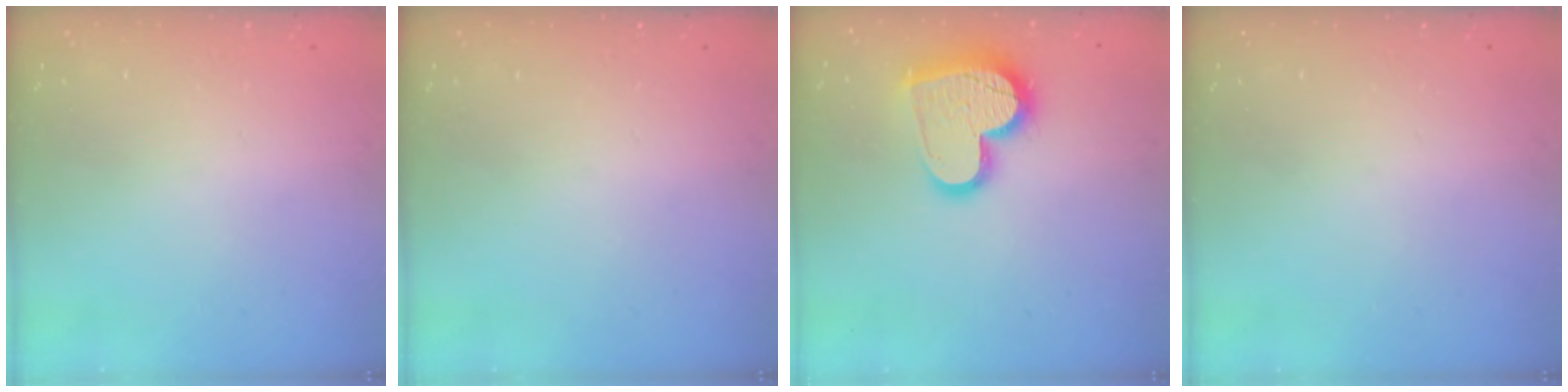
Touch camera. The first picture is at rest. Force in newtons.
{"total": 0.0}
{"total": 16.6, "press": 16.5, "slide": 1.6}
{"total": 0.0}